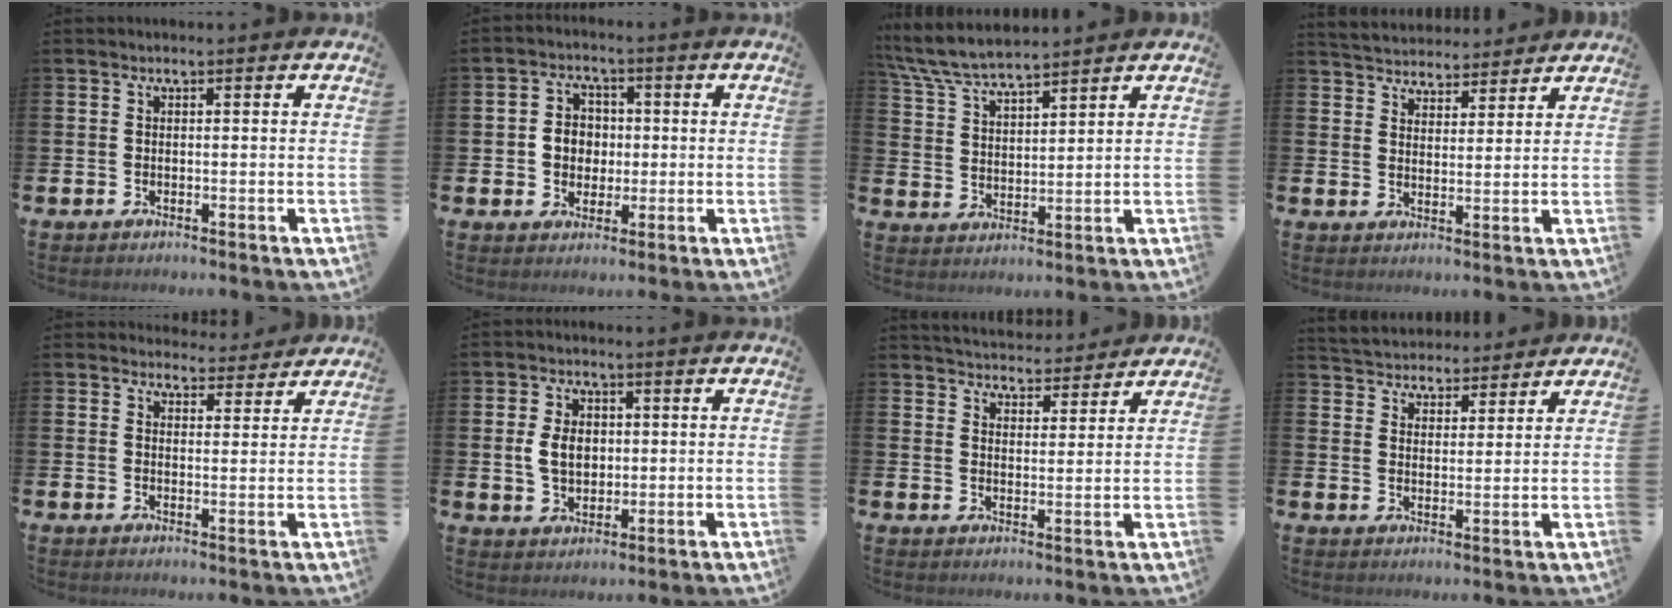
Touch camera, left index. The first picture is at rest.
{"total": 4.2, "force": [0.2, 3.9, 1.5], "torque": [-0.027, 0.007, -0.004]}
{"total": 6.8, "force": [6.5, 0.8, 1.9], "torque": [-0.063, -0.027, 0.119]}
{"total": 4.4, "force": [4.2, 0.9, -0.5], "torque": [-0.012, -0.027, 0.077]}
{"total": 3.7, "force": [3.5, 1.1, -0.1], "torque": [0.007, -0.021, 0.061]}
{"total": 4.7, "force": [0.7, 3.4, 3.2], "torque": [-0.045, 0.004, 0.004]}
{"total": 4.7, "force": [4.6, 0.8, -0.4], "torque": [-0.002, -0.033, 0.081]}
{"total": 4.5, "force": [4.3, 1.2, -0.5], "torque": [-0.014, -0.026, 0.078]}